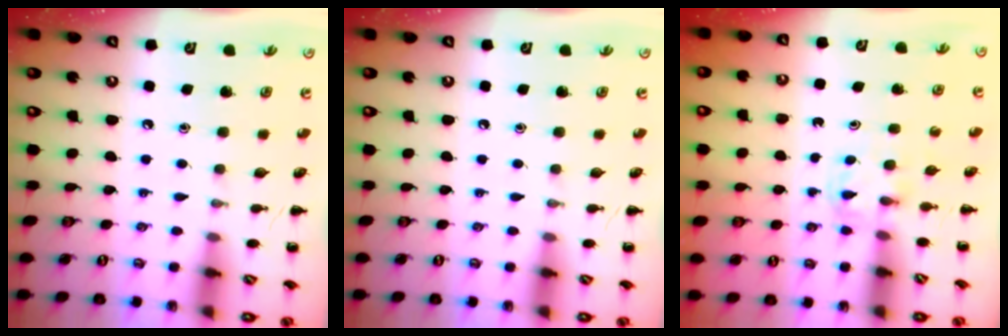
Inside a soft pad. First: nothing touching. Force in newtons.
{"total": 0.0}
{"total": 2.7, "press": 2.5, "slide": 1.0}